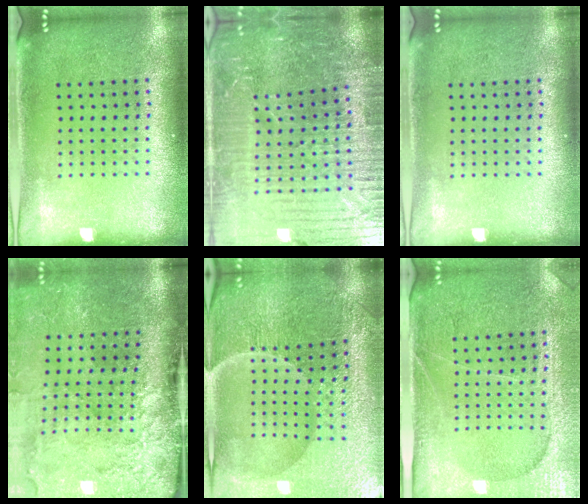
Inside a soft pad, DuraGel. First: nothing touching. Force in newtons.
{"total": 5.6, "press": 5.1, "slide": 2.2}
{"total": 0.0}
{"total": 4.7, "press": 3.6, "slide": 3.0}
{"total": 4.9, "press": 4.7, "slide": 1.3}
{"total": 4.0, "press": 3.7, "slide": 1.6}